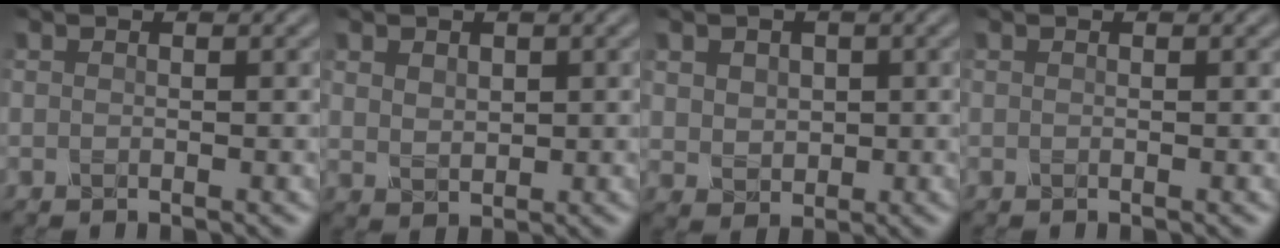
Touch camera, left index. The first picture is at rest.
{"total": 1.8, "force": [0.9, 1.3, 0.9], "torque": [-0.022, -0.004, 0.021]}
{"total": 2.9, "force": [0.9, 2.4, 1.4], "torque": [-0.040, -0.001, 0.018]}
{"total": 0.0}